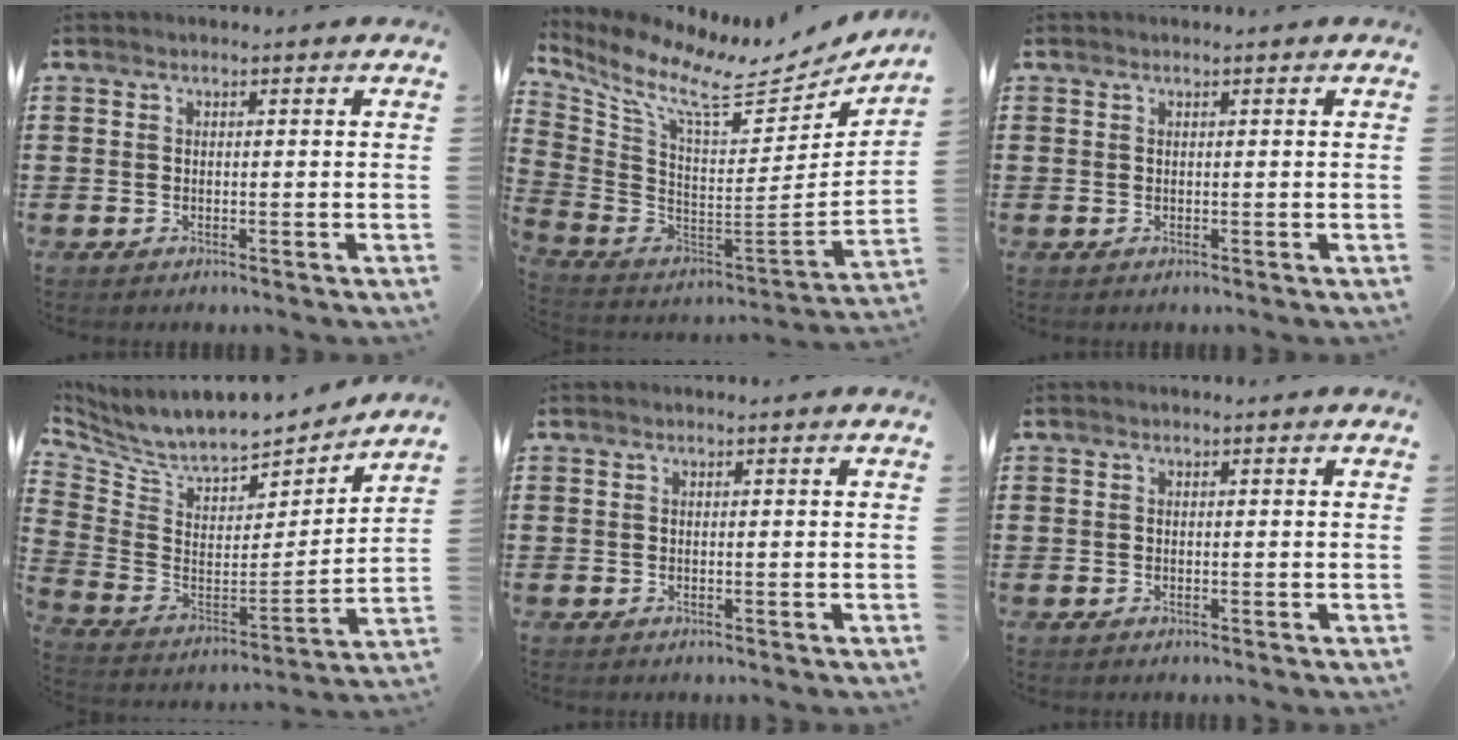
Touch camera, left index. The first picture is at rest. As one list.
[{"total": 10.4, "force": [7.2, 2.6, 7.0], "torque": [-0.169, -0.059, 0.118]}, {"total": 0.0}, {"total": 6.8, "force": [6.3, 1.7, 1.9], "torque": [-0.073, -0.056, 0.105]}, {"total": 0.0}, {"total": 0.0}]